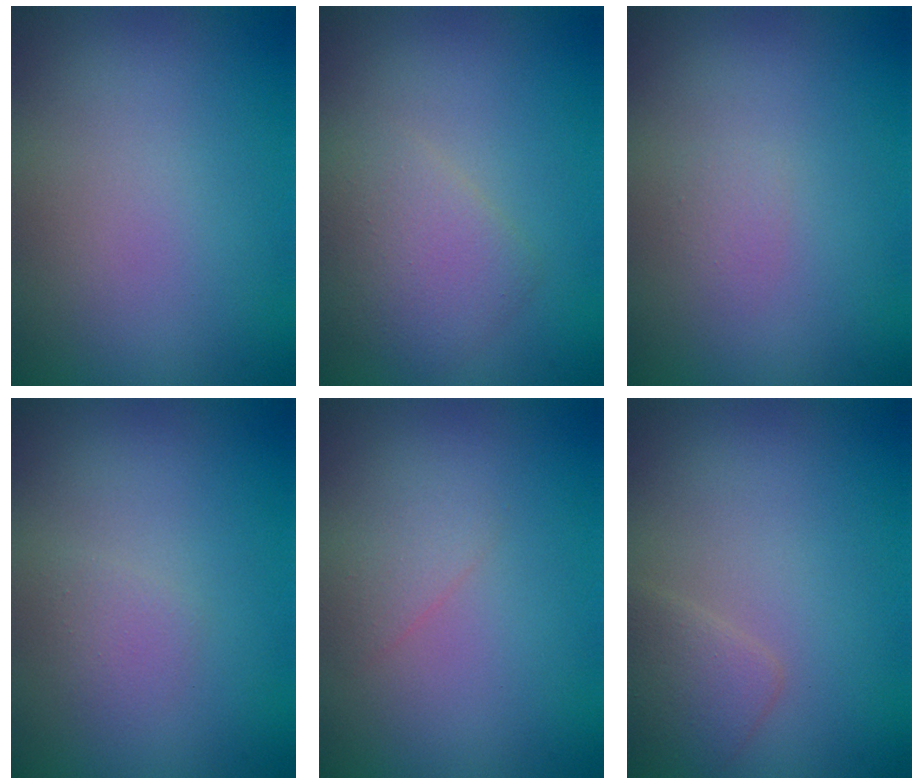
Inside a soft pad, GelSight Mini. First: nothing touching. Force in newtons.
{"total": 2.8, "press": 2.8, "slide": 0.2}
{"total": 0.5, "press": 0.5, "slide": 0.1}
{"total": 0.9, "press": 0.9, "slide": 0.1}
{"total": 1.0, "press": 1.0, "slide": 0.0}
{"total": 2.0, "press": 2.0, "slide": 0.0}